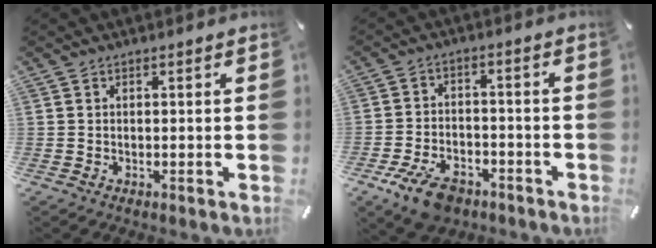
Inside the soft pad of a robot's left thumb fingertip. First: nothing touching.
{"total": 8.7, "force": [-5.3, 5.1, 4.7], "torque": [-0.096, 0.025, -0.095]}